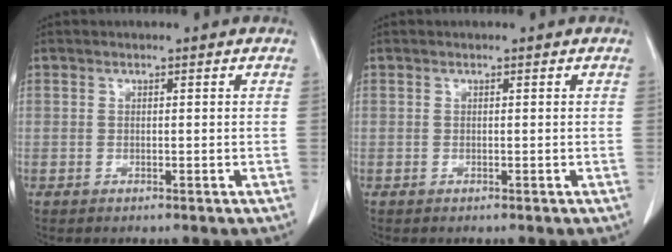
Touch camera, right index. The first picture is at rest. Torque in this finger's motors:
{"motor_torque": [0.00, 0.00, 0.00, 0.00]}